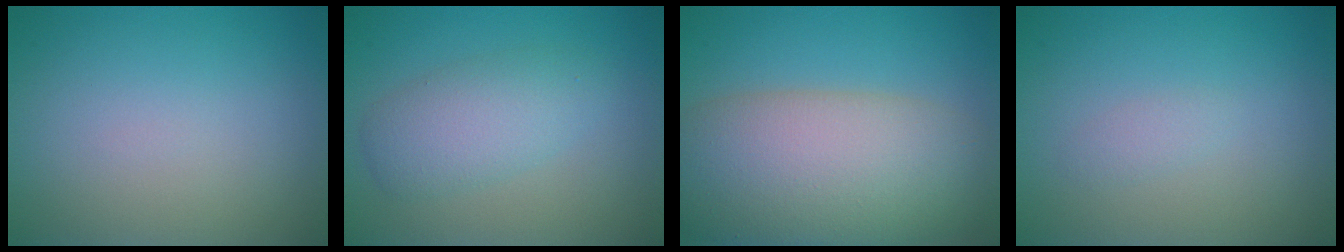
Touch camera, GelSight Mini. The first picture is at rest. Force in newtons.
{"total": 3.8, "press": 3.8, "slide": 0.2}
{"total": 11.8, "press": 11.7, "slide": 0.7}
{"total": 0.8, "press": 0.8, "slide": 0.1}